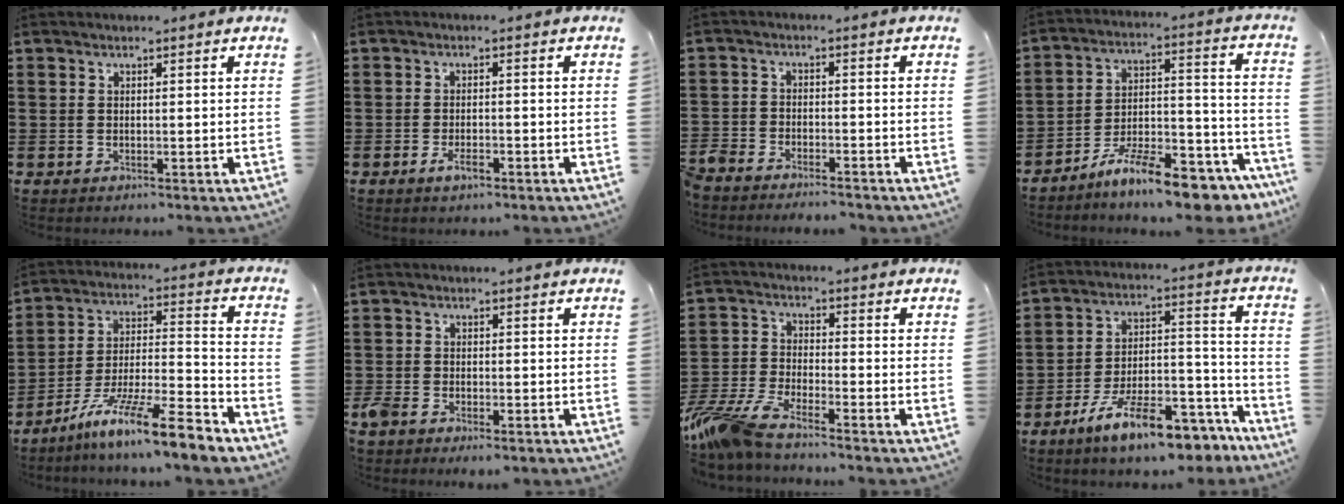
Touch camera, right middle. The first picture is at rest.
{"total": 2.5, "force": [-1.3, 0.9, 1.9], "torque": [-0.042, -0.002, -0.026]}
{"total": 3.8, "force": [-3.8, 0.4, 0.0], "torque": [-0.021, -0.005, -0.085]}
{"total": 12.6, "force": [-10.7, 1.9, 6.4], "torque": [-0.096, 0.039, -0.195]}
{"total": 12.3, "force": [-9.8, 0.5, 7.4], "torque": [-0.124, 0.017, -0.185]}
{"total": 2.6, "force": [-2.1, 0.9, 1.2], "torque": [-0.054, -0.008, -0.051]}
{"total": 7.4, "force": [-6.2, 0.9, 3.8], "torque": [-0.113, -0.017, -0.128]}
{"total": 12.4, "force": [-9.9, 2.1, 7.3], "torque": [-0.122, 0.031, -0.184]}